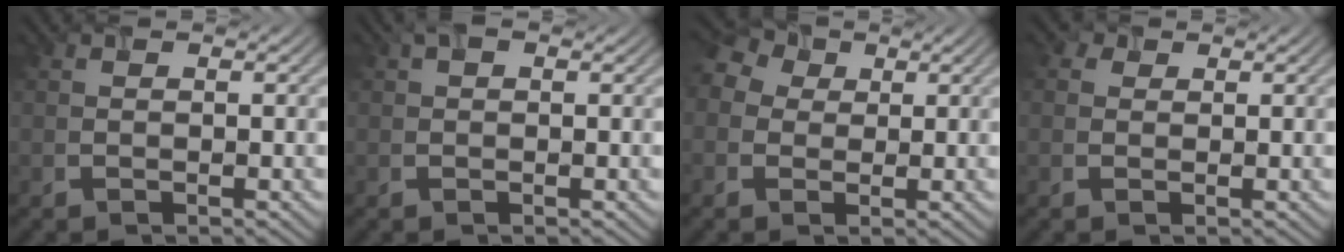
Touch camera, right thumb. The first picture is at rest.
{"total": 1.9, "force": [0.7, 1.0, 1.4], "torque": [-0.024, 0.010, 0.015]}
{"total": 5.9, "force": [1.7, 4.6, 3.3], "torque": [-0.105, 0.025, 0.026]}
{"total": 1.8, "force": [0.8, 1.4, 0.8], "torque": [-0.015, 0.005, 0.011]}